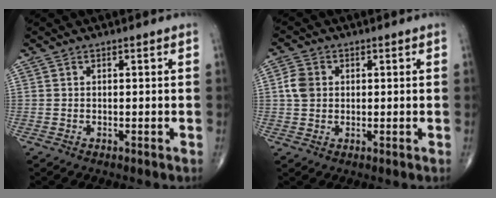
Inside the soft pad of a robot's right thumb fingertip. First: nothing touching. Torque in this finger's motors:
{"motor_torque": [-0.33, 0.38, 0.11, -0.02, 0.00]}